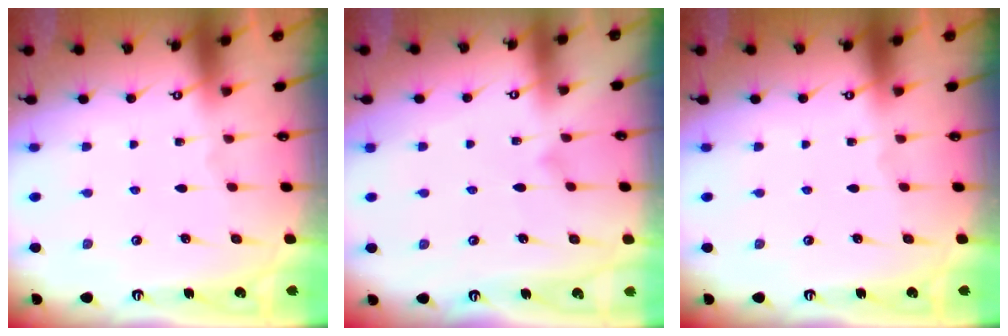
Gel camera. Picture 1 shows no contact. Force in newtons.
{"total": 6.9, "press": 6.9, "slide": 0.4}
{"total": 0.0}